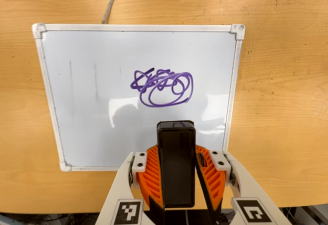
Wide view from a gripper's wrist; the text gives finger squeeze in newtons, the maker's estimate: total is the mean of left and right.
{"total": 6.6, "left": 5.6, "right": 7.6}